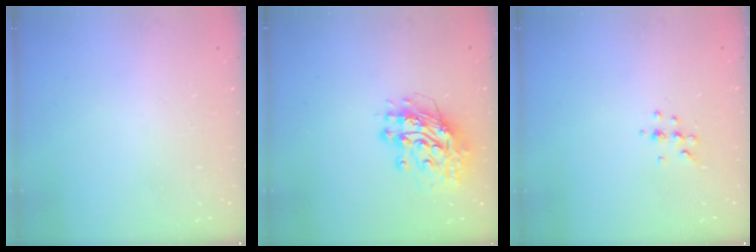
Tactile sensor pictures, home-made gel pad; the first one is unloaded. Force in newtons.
{"total": 13.2, "press": 13.1, "slide": 1.2}
{"total": 5.3, "press": 5.1, "slide": 1.5}